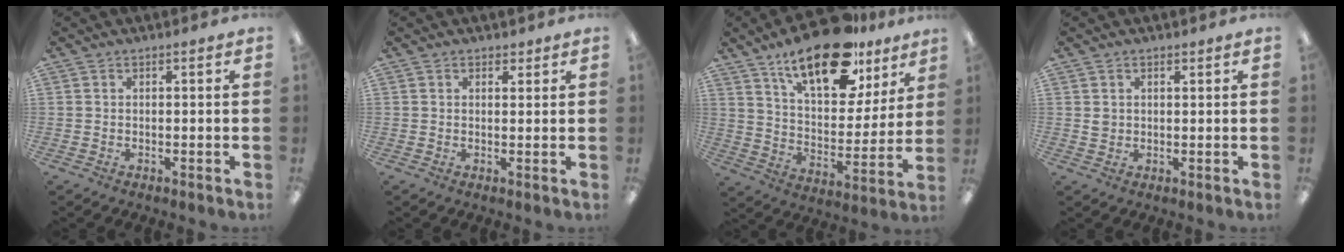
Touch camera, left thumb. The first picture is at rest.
{"total": 1.6, "force": [1.1, 1.0, 0.5], "torque": [-0.002, -0.002, 0.019]}
{"total": 21.5, "force": [14.7, 9.2, 12.8], "torque": [-0.203, -0.080, 0.250]}
{"total": 1.9, "force": [0.8, 1.6, 0.6], "torque": [-0.014, 0.004, 0.014]}